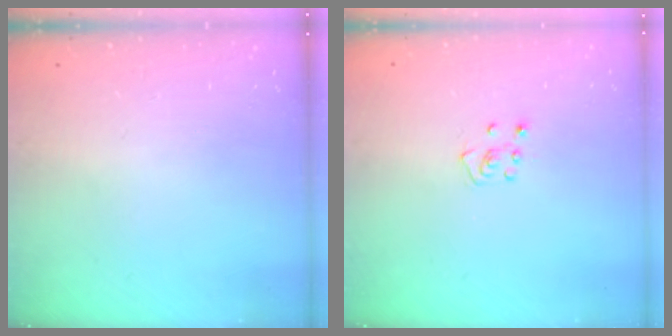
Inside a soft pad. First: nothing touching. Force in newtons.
{"total": 4.8, "press": 4.8, "slide": 0.4}